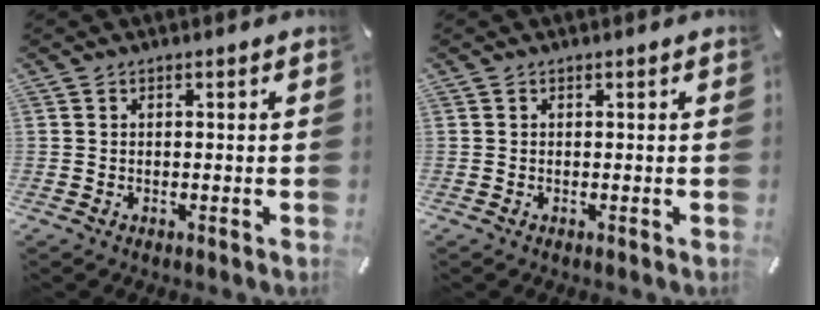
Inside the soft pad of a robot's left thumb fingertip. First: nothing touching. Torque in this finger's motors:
{"motor_torque": [-0.16, -0.32, -0.04, 0.13, -0.01]}